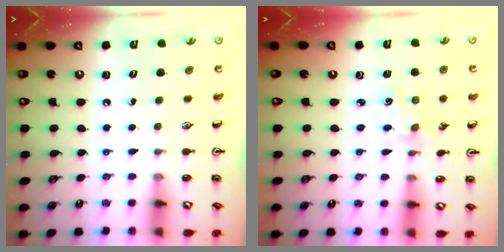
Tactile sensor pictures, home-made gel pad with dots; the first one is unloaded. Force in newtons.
{"total": 1.0, "press": 1.0, "slide": 0.2}